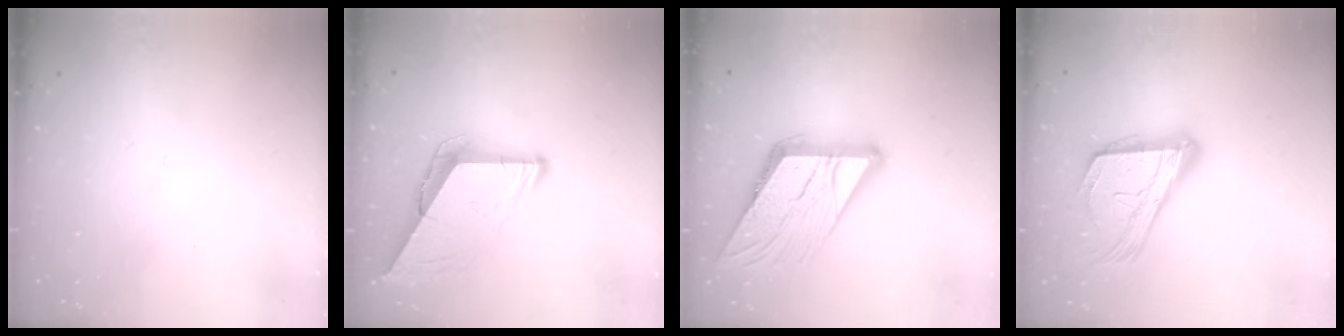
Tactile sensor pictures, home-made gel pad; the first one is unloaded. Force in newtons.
{"total": 10.0, "press": 9.9, "slide": 1.0}
{"total": 20.0, "press": 19.8, "slide": 2.2}
{"total": 19.8, "press": 19.7, "slide": 2.6}